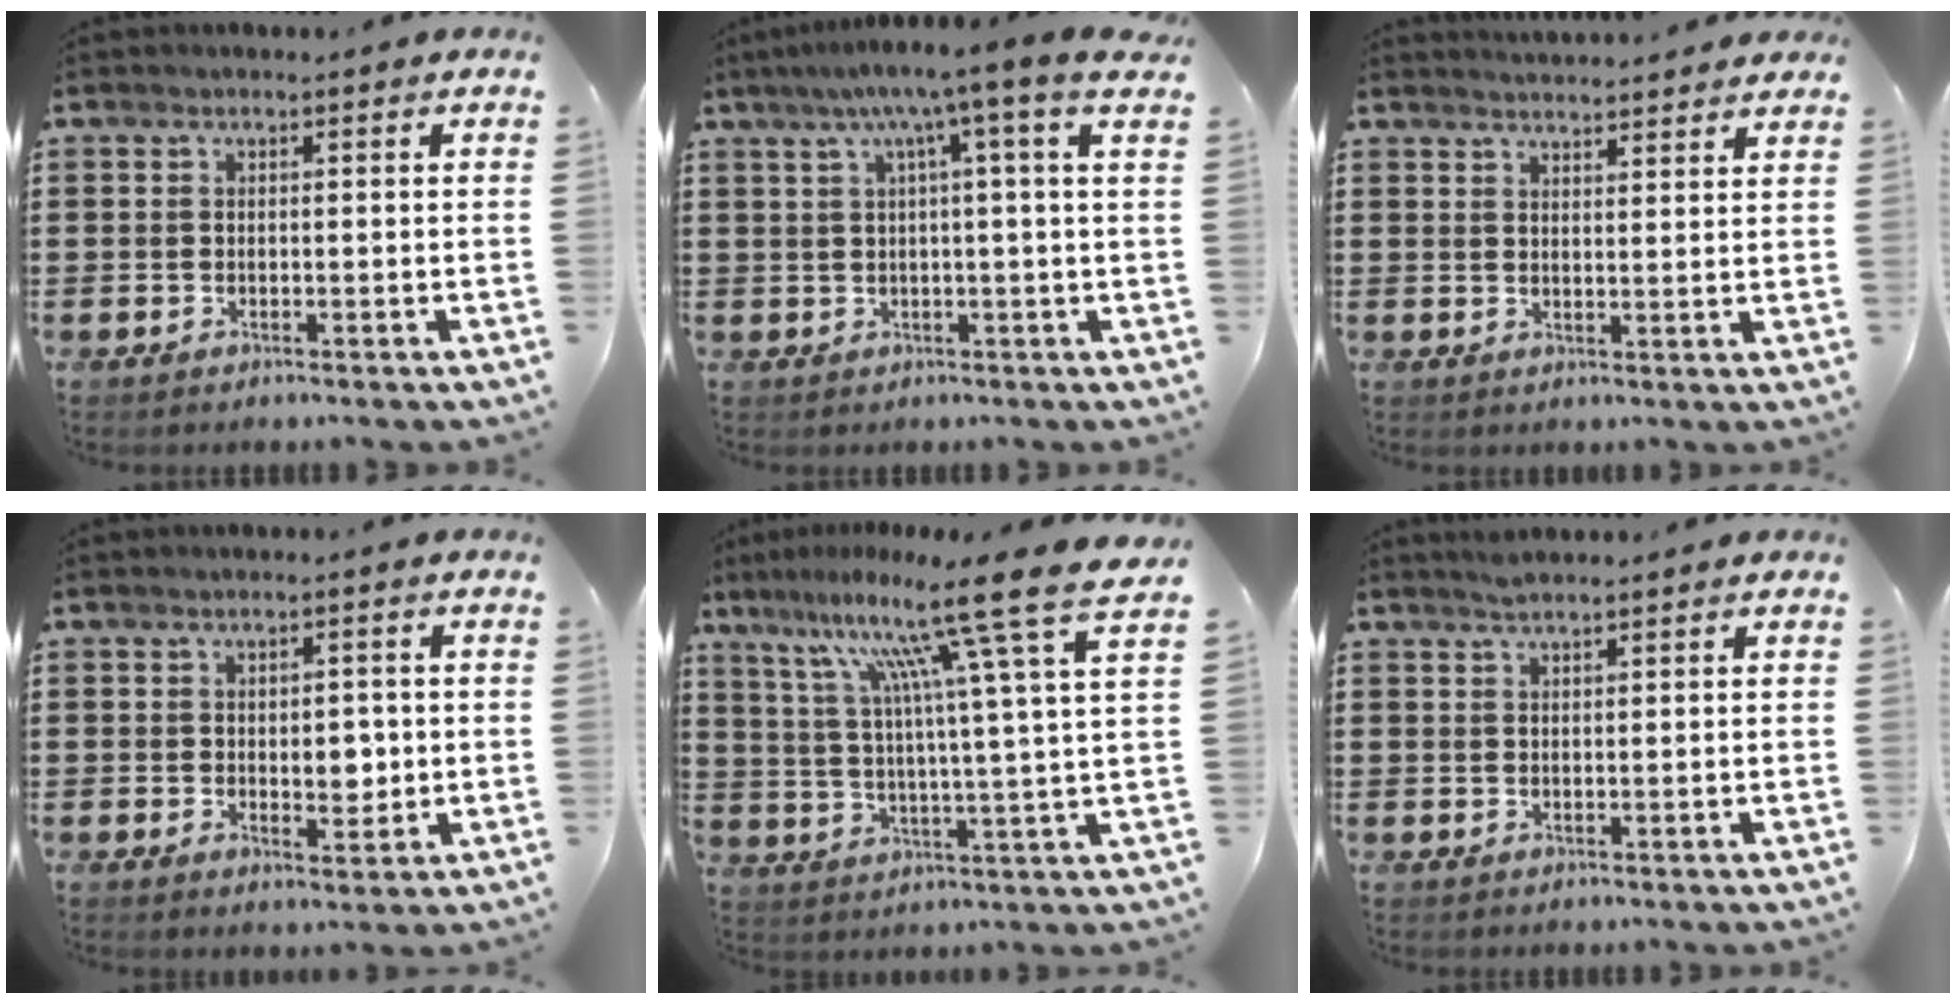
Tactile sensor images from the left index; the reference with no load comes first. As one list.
[{"total": 5.6, "force": [2.1, -0.8, 5.1], "torque": [-0.104, -0.006, 0.026]}, {"total": 2.8, "force": [2.8, -0.2, 0.0], "torque": [-0.009, -0.010, 0.053]}, {"total": 3.9, "force": [0.1, 2.3, 3.1], "torque": [-0.040, -0.001, -0.008]}, {"total": 15.1, "force": [9.9, -0.2, 11.3], "torque": [-0.219, -0.066, 0.145]}, {"total": 1.5, "force": [1.4, -0.1, 0.6], "torque": [-0.013, 0.000, 0.026]}]